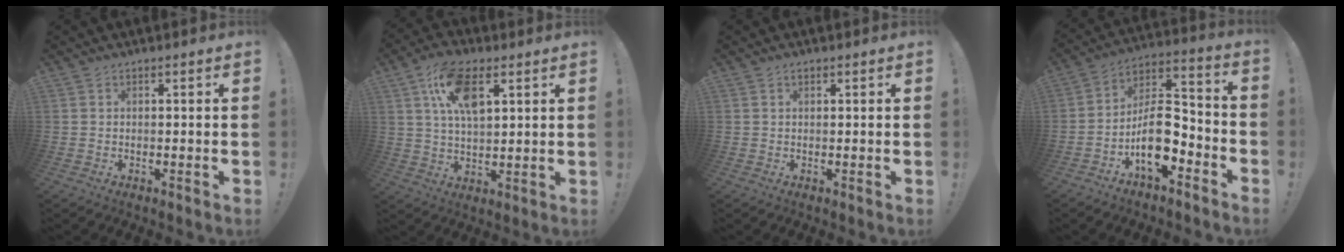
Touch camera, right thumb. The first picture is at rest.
{"total": 12.6, "force": [5.4, 6.1, 9.6], "torque": [-0.172, 0.000, 0.099]}
{"total": 0.6, "force": [0.4, 0.4, 0.3], "torque": [-0.001, -0.002, 0.008]}
{"total": 14.2, "force": [-6.4, 7.3, 10.4], "torque": [-0.188, 0.034, -0.106]}